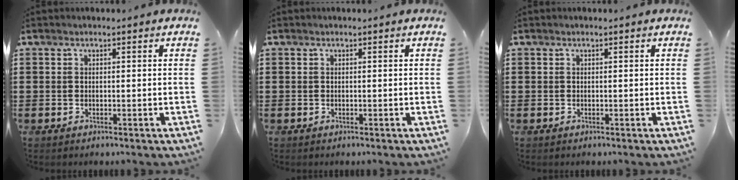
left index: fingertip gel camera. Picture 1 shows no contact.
{"total": 0.0}
{"total": 0.0}